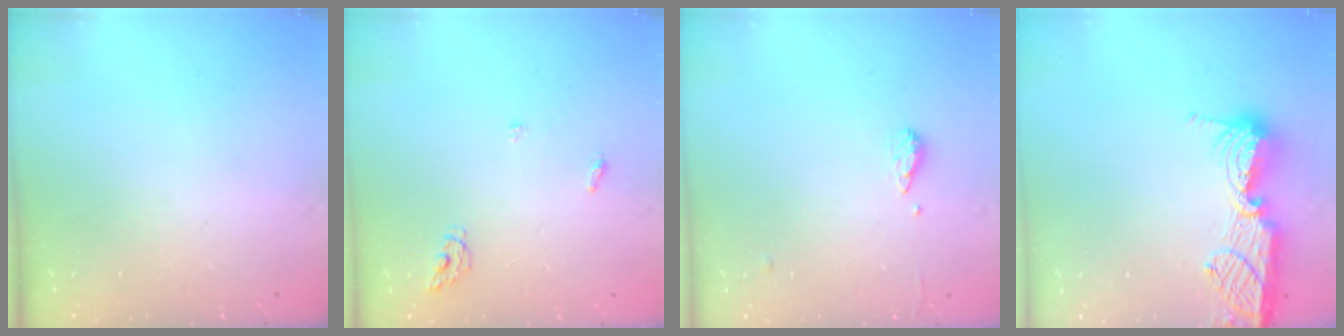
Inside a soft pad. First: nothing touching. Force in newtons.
{"total": 5.0, "press": 5.0, "slide": 0.3}
{"total": 6.1, "press": 6.0, "slide": 0.7}
{"total": 12.7, "press": 12.6, "slide": 1.2}